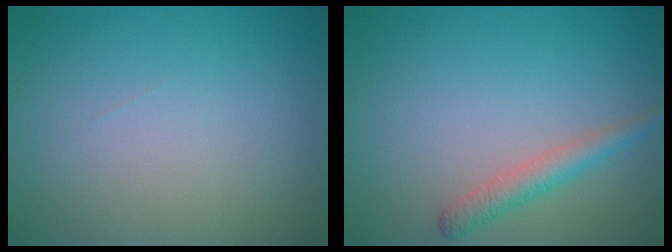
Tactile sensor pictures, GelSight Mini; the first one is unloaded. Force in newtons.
{"total": 2.2, "press": 2.2, "slide": 0.1}